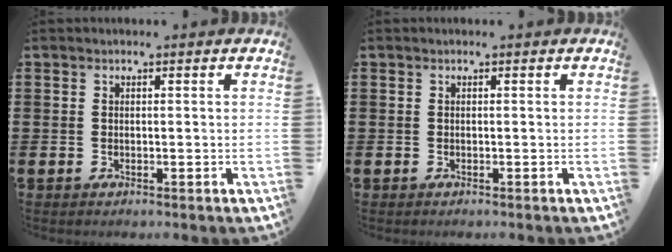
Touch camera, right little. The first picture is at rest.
{"total": 0.0}